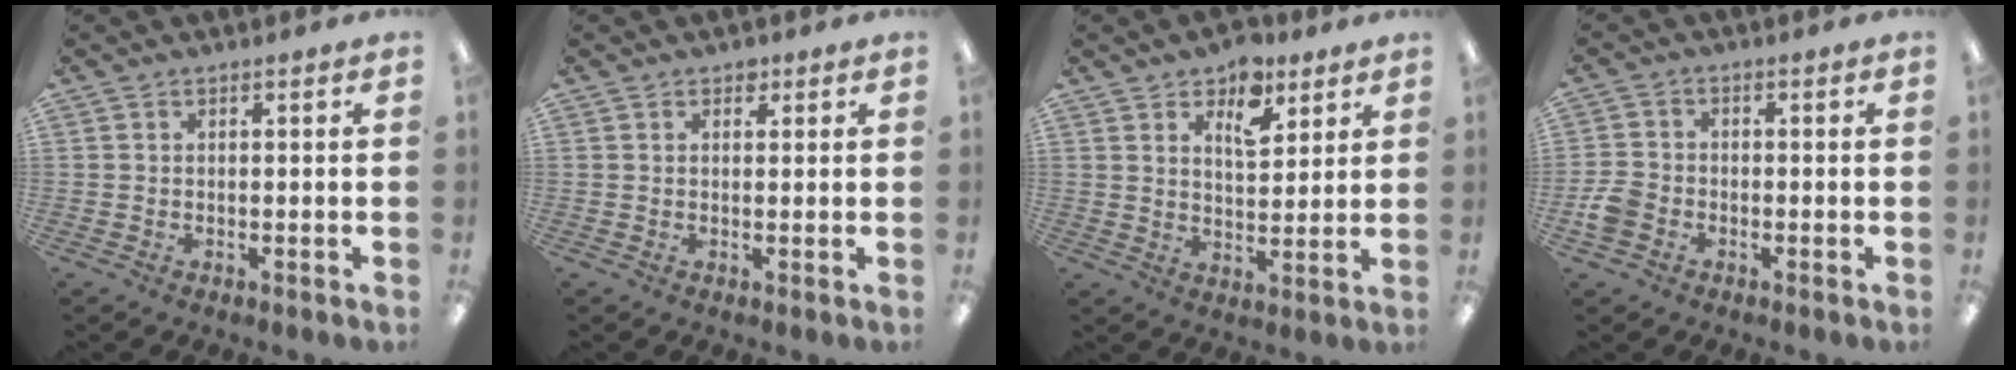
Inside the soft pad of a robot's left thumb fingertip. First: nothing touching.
{"total": 1.7, "force": [1.1, 1.2, 0.6], "torque": [0.004, -0.005, 0.017]}
{"total": 9.0, "force": [5.8, 4.8, 4.8], "torque": [-0.056, -0.027, 0.098]}
{"total": 4.8, "force": [-2.0, 3.8, 2.1], "torque": [-0.038, 0.015, -0.035]}